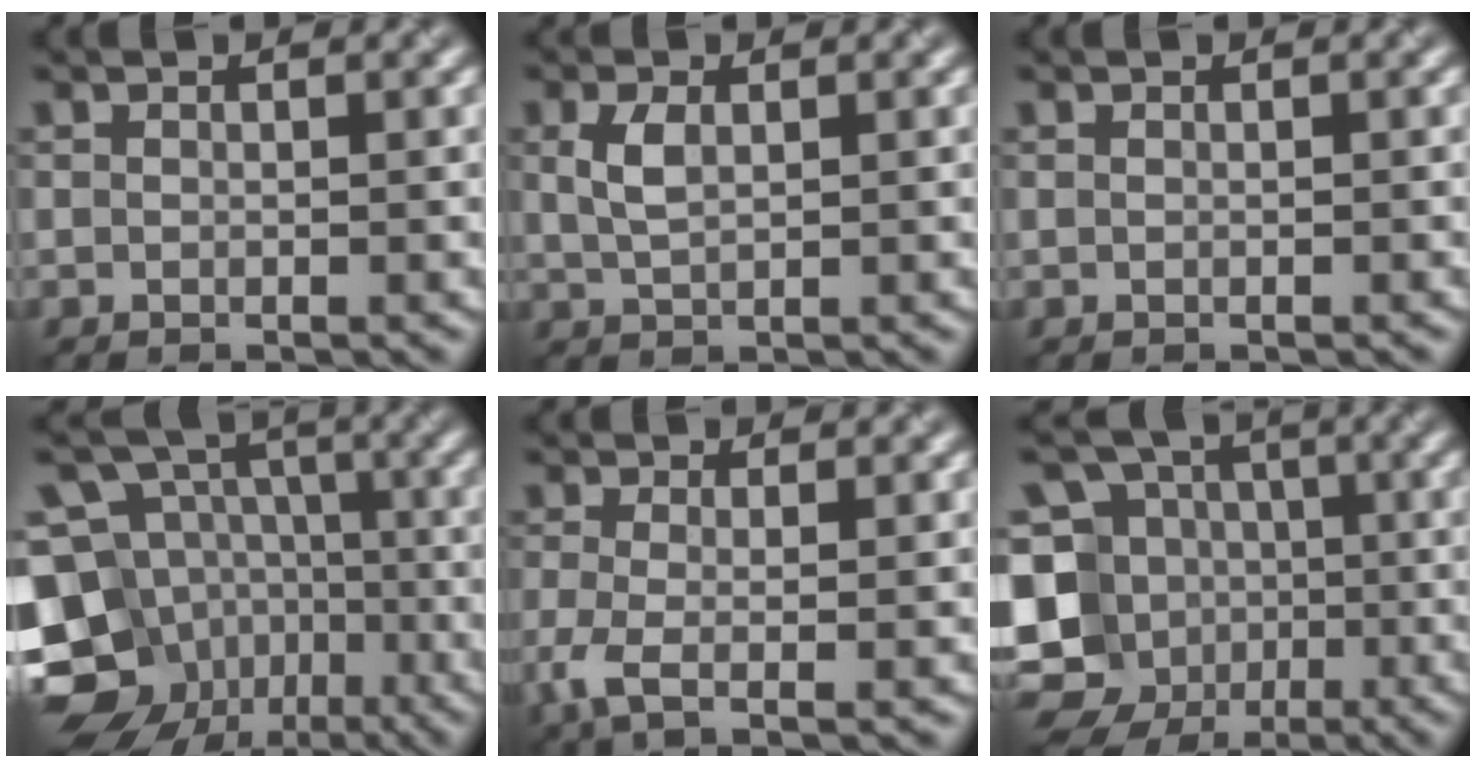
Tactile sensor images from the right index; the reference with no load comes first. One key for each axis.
{"total": 1.8, "fx": 0.2, "fy": 0.9, "fz": 1.5, "tx": -0.038, "ty": 0.008, "tz": 0.014}
{"total": 0.0}
{"total": 14.7, "fx": -6.8, "fy": 11.7, "fz": 5.6, "tx": -0.145, "ty": -0.006, "tz": -0.105}
{"total": 3.1, "fx": -1.1, "fy": 0.8, "fz": 2.7, "tx": -0.067, "ty": -0.004, "tz": -0.016}
{"total": 11.9, "fx": -4.6, "fy": 10.3, "fz": 3.8, "tx": -0.087, "ty": 0.020, "tz": -0.074}